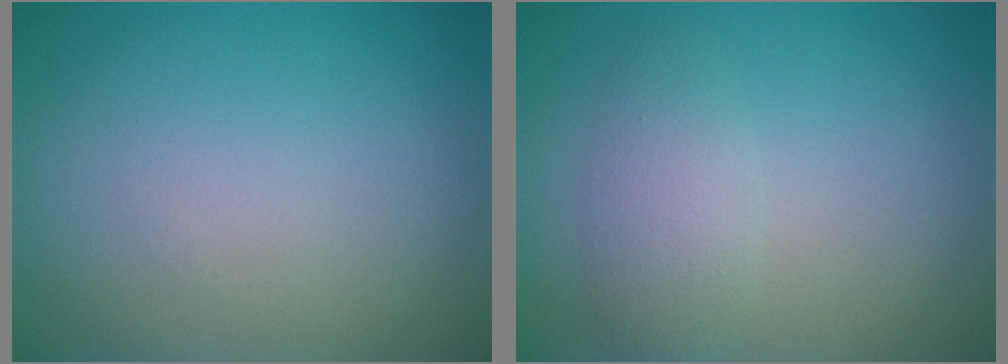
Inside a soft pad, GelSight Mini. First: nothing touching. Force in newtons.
{"total": 2.6, "press": 2.6, "slide": 0.1}